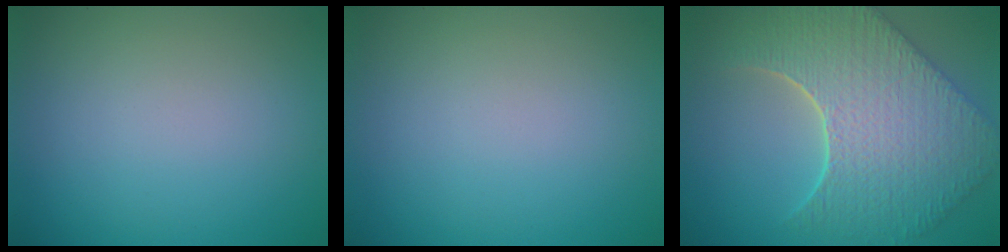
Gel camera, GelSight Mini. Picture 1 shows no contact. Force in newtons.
{"total": 0.0}
{"total": 9.9, "press": 7.1, "slide": 6.8}